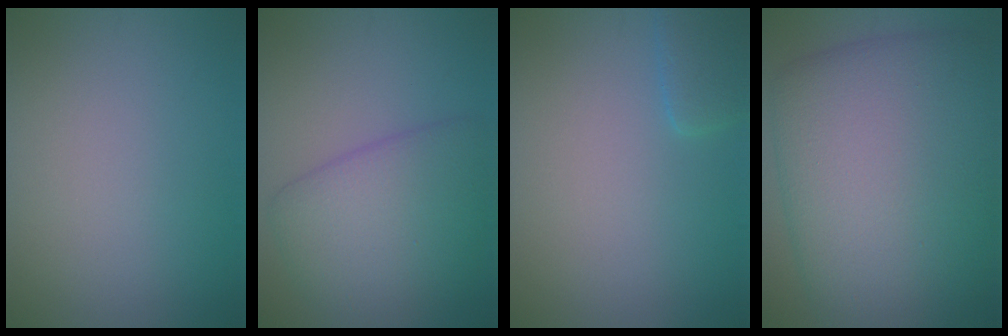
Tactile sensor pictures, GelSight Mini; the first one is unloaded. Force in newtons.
{"total": 5.9, "press": 5.9, "slide": 0.3}
{"total": 1.9, "press": 1.9, "slide": 0.3}
{"total": 13.5, "press": 13.5, "slide": 0.6}